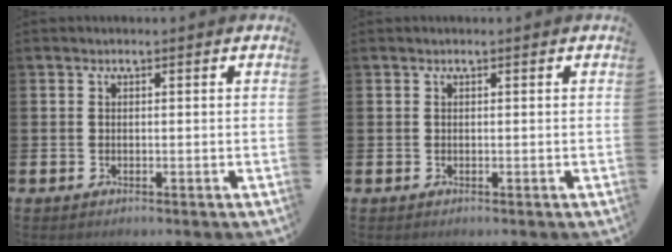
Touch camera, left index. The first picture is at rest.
{"total": 0.0}